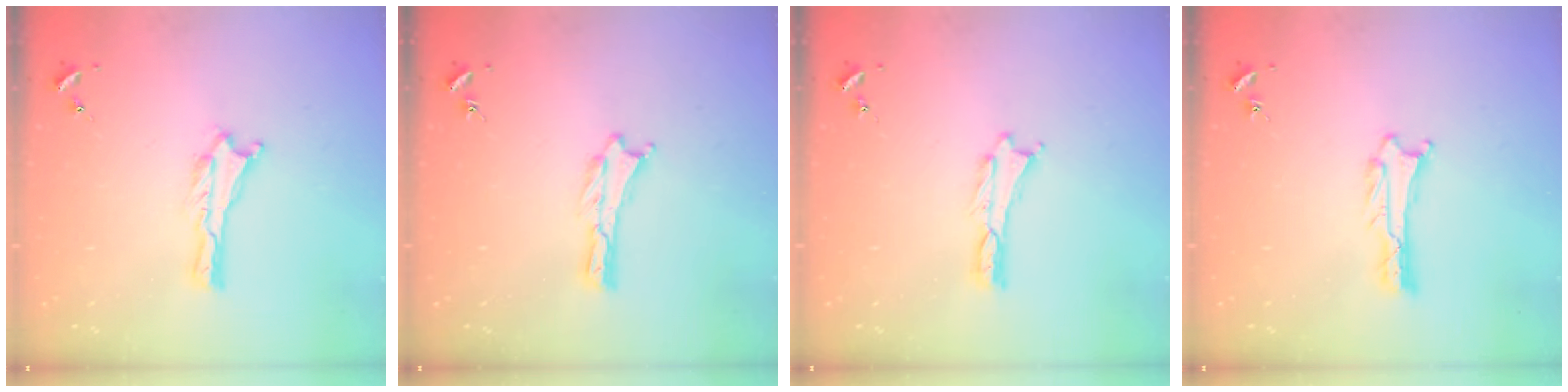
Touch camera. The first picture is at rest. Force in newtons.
{"total": 0.0}
{"total": 0.0}
{"total": 1.0, "press": 1.0, "slide": 0.1}